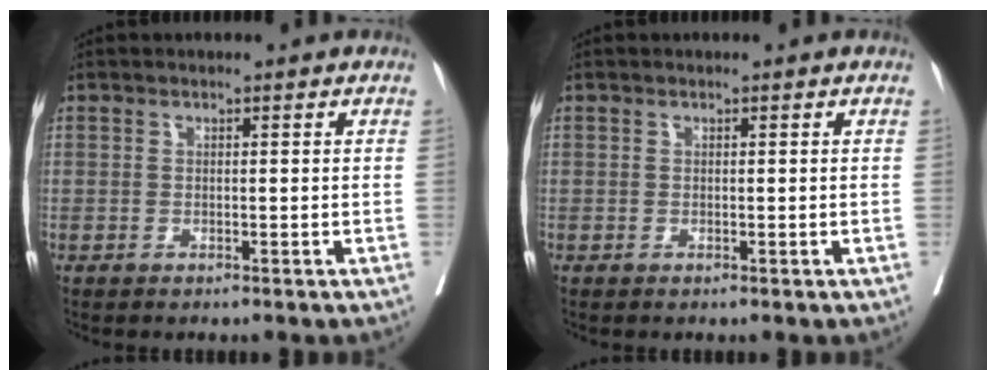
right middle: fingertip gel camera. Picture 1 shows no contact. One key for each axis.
{"total": 0.0}